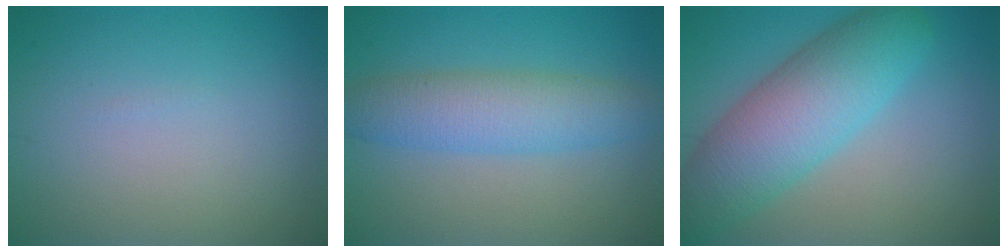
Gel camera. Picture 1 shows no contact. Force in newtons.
{"total": 5.1, "press": 5.1, "slide": 0.0}
{"total": 8.2, "press": 8.2, "slide": 0.3}